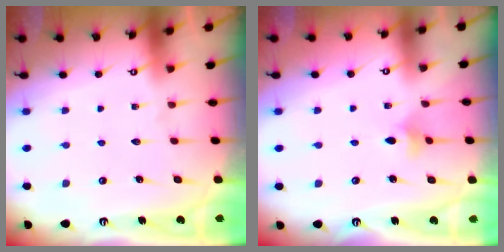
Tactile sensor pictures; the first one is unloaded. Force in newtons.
{"total": 4.0, "press": 3.9, "slide": 0.7}